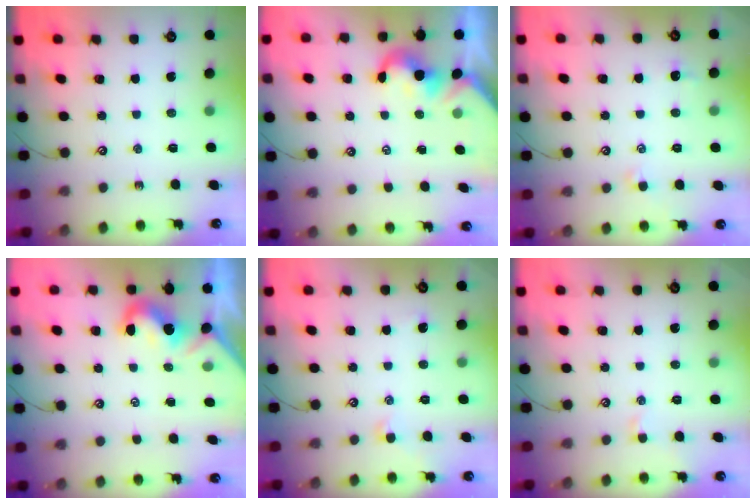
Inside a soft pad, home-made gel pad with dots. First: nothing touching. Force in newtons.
{"total": 0.0}
{"total": 0.6, "press": 0.4, "slide": 0.4}
{"total": 2.1, "press": 2.0, "slide": 0.5}
{"total": 1.0, "press": 0.9, "slide": 0.6}
{"total": 0.7, "press": 0.6, "slide": 0.5}